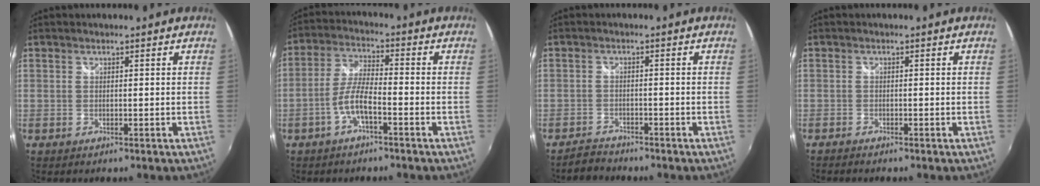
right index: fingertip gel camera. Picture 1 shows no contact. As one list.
[{"total": 6.1, "force": [-3.0, 1.5, 5.0], "torque": [-0.110, 0.008, -0.058]}, {"total": 3.2, "force": [-3.0, 1.1, 0.2], "torque": [-0.017, 0.004, -0.057]}, {"total": 1.8, "force": [-1.7, 0.4, 0.6], "torque": [-0.022, -0.010, -0.031]}]